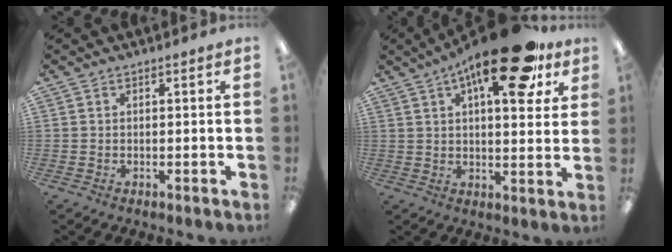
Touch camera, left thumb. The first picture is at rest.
{"total": 20.1, "force": [11.0, 7.7, 14.9], "torque": [-0.214, -0.045, 0.171]}